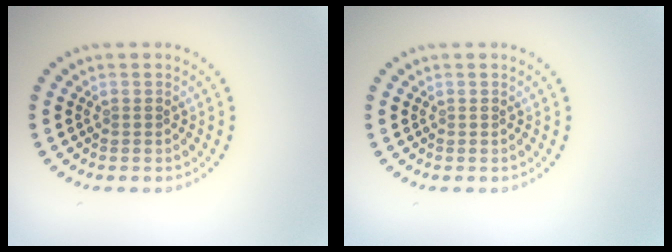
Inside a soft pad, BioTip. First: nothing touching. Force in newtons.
{"total": 0.0}